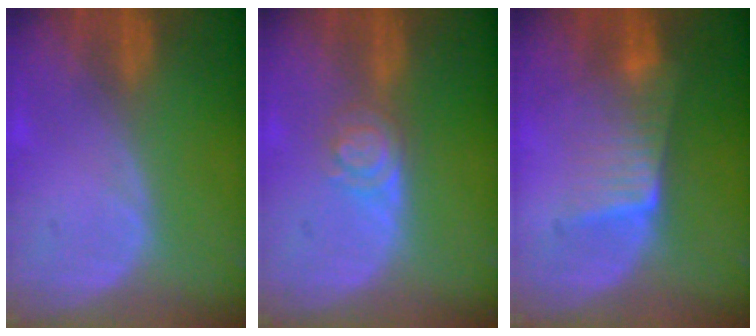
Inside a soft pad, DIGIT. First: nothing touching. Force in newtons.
{"total": 4.2, "press": 3.8, "slide": 1.7}
{"total": 6.4, "press": 5.7, "slide": 3.0}